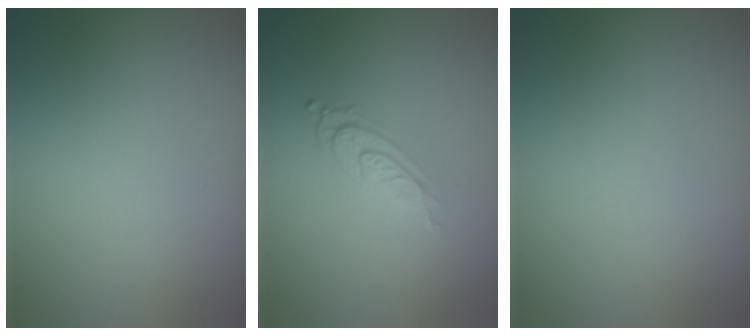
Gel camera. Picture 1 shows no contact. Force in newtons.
{"total": 3.0, "press": 2.0, "slide": 2.2}
{"total": 0.0}